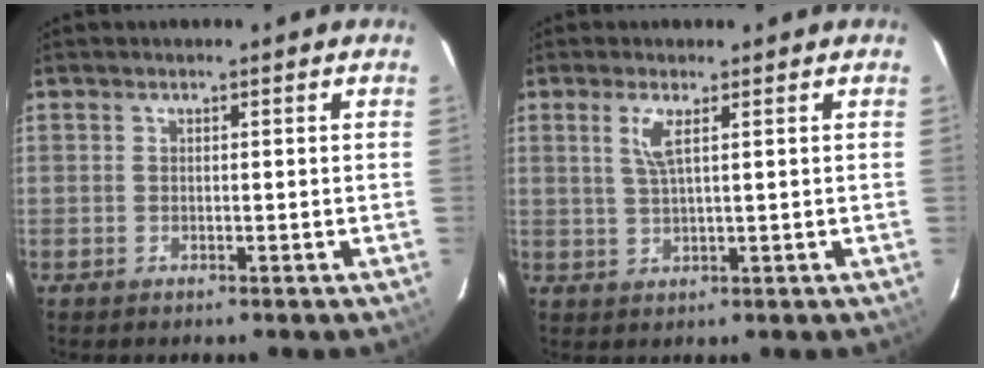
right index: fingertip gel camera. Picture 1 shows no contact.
{"total": 3.2, "force": [1.4, 0.2, 2.9], "torque": [-0.060, -0.001, 0.028]}